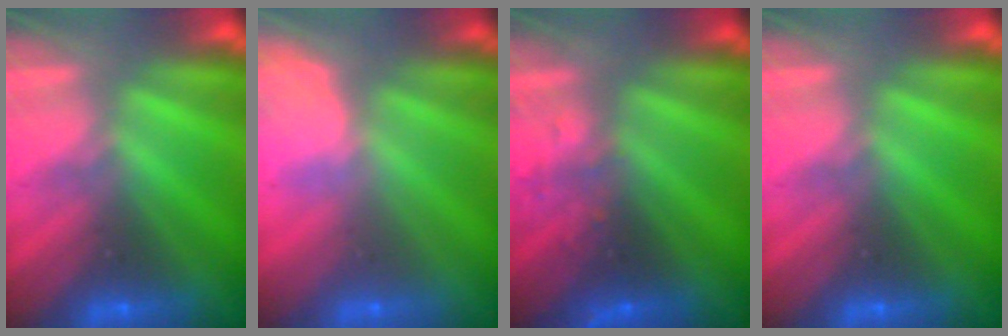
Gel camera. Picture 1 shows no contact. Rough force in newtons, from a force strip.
{"total": 2.8}
{"total": 2.9}
{"total": 0.0}